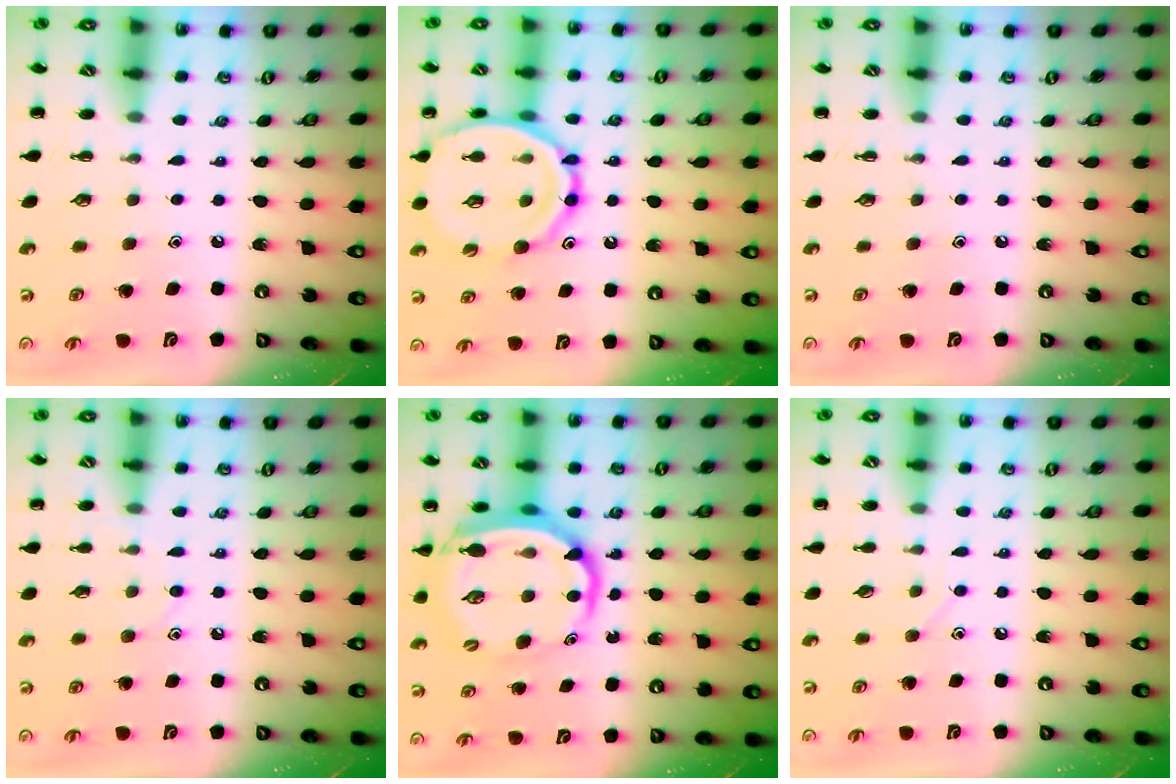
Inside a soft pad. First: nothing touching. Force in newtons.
{"total": 17.6, "press": 17.3, "slide": 3.0}
{"total": 0.0}
{"total": 6.2, "press": 5.8, "slide": 2.2}
{"total": 11.9, "press": 11.4, "slide": 3.4}
{"total": 3.0, "press": 2.8, "slide": 1.0}